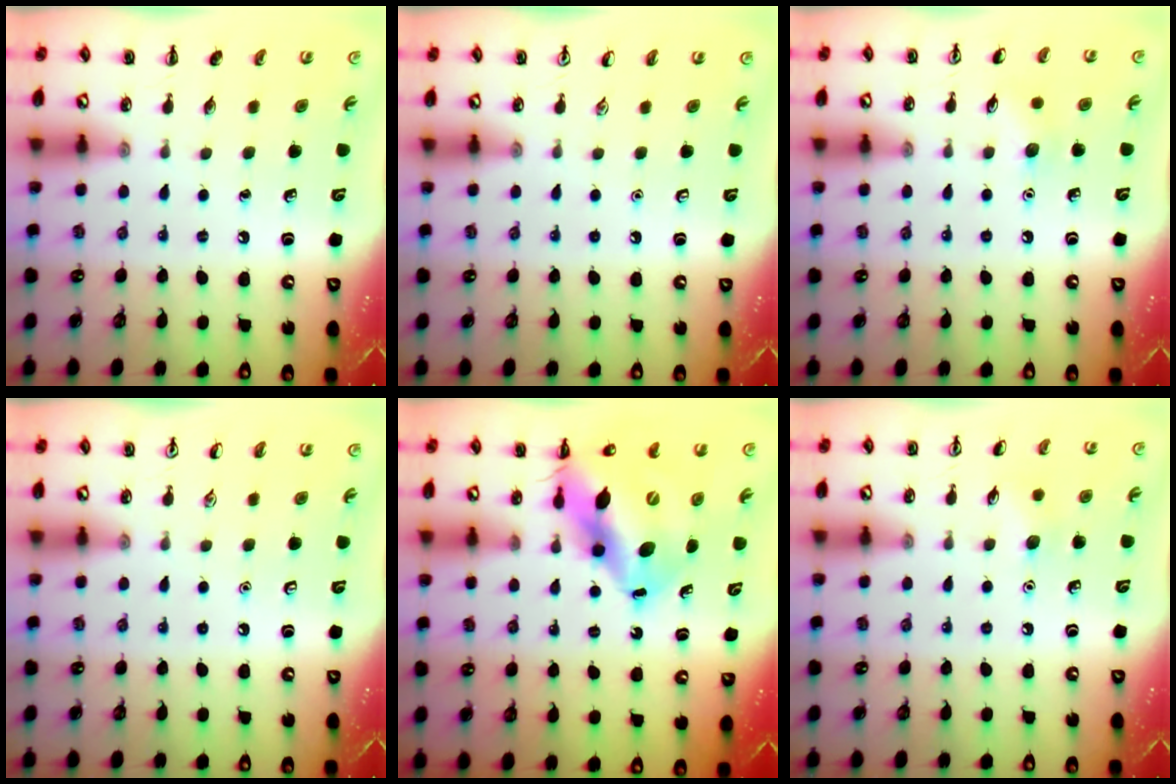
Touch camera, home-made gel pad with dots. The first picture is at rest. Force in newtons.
{"total": 0.0}
{"total": 4.8, "press": 4.5, "slide": 1.5}
{"total": 0.0}
{"total": 16.1, "press": 15.5, "slide": 4.3}
{"total": 5.1, "press": 4.9, "slide": 1.5}